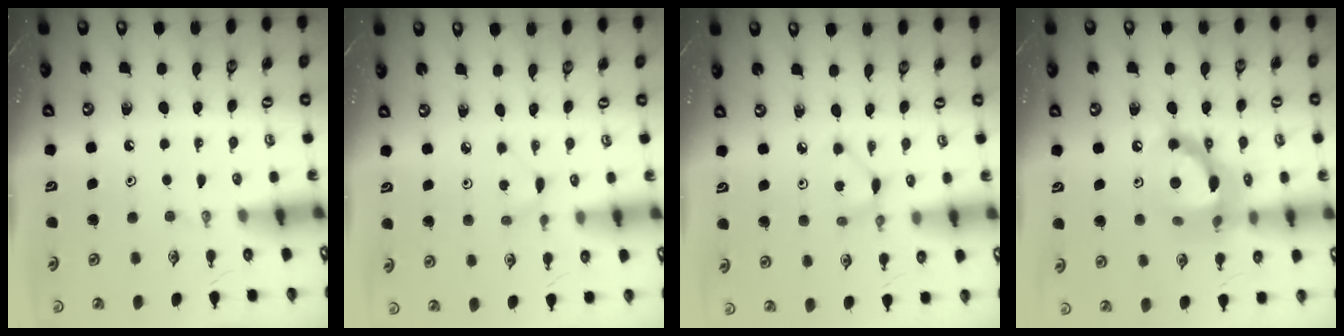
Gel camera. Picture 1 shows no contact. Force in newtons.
{"total": 1.9, "press": 1.9, "slide": 0.3}
{"total": 4.0, "press": 4.0, "slide": 0.4}
{"total": 14.7, "press": 14.7, "slide": 1.2}